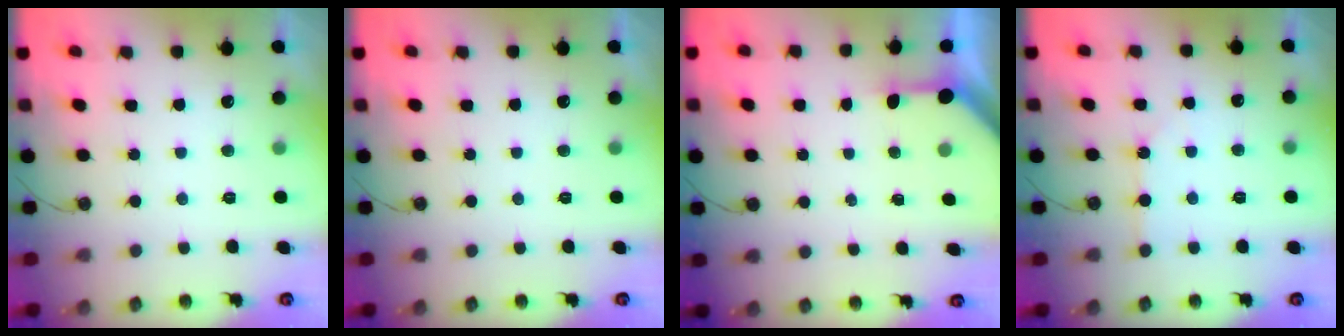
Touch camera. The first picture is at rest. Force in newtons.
{"total": 0.0}
{"total": 2.9, "press": 2.9, "slide": 0.3}
{"total": 2.1, "press": 2.1, "slide": 0.4}